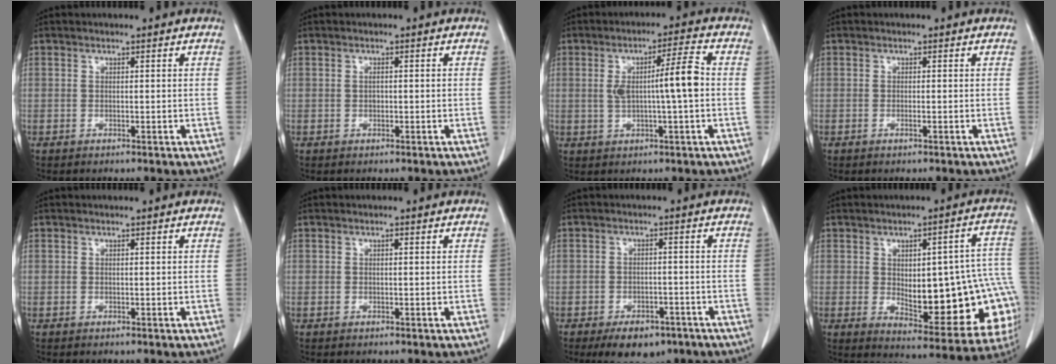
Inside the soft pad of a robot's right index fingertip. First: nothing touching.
{"total": 0.7, "force": [-0.2, 0.4, 0.6], "torque": [-0.013, 0.001, -0.002]}
{"total": 7.3, "force": [0.0, 0.2, 7.3], "torque": [-0.123, 0.012, 0.002]}
{"total": 0.6, "force": [-0.4, 0.0, 0.5], "torque": [-0.011, -0.001, -0.006]}
{"total": 0.0}
{"total": 0.0}
{"total": 7.6, "force": [-5.4, 3.9, 3.8], "torque": [-0.052, 0.003, -0.075]}
{"total": 20.5, "force": [-2.6, 7.6, 18.8], "torque": [-0.168, 0.031, -0.003]}